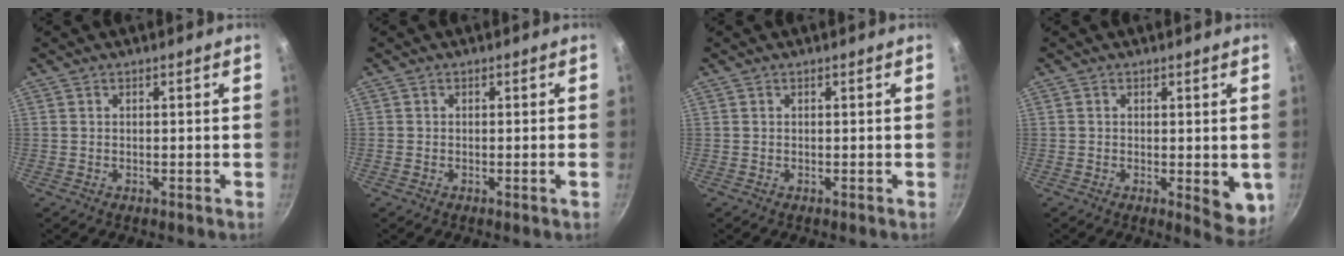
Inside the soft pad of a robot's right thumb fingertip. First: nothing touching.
{"total": 0.8, "force": [-0.3, 0.0, 0.8], "torque": [-0.017, 0.004, -0.009]}
{"total": 0.0}
{"total": 6.0, "force": [-0.4, 2.6, 5.4], "torque": [-0.059, -0.009, -0.004]}